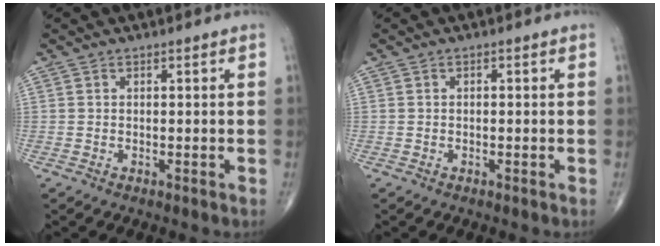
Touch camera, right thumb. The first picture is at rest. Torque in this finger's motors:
{"motor_torque": [-0.04, 0.04, -0.18, -0.11, -0.02]}